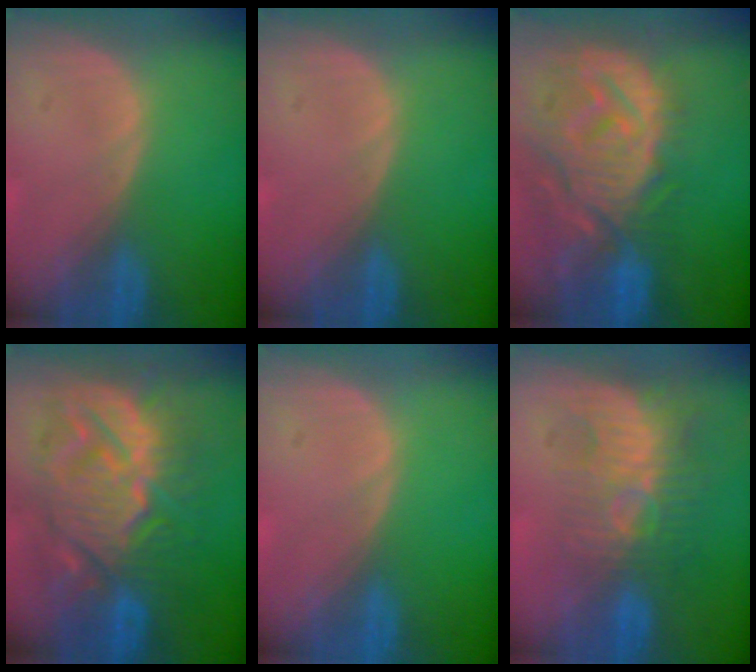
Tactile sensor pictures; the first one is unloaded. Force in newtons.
{"total": 0.0}
{"total": 13.3, "press": 11.6, "slide": 6.4}
{"total": 13.4, "press": 13.4, "slide": 1.5}
{"total": 0.0}
{"total": 9.9, "press": 8.5, "slide": 5.1}